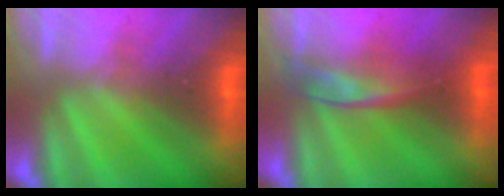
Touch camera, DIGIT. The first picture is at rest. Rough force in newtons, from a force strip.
{"total": 2.2}